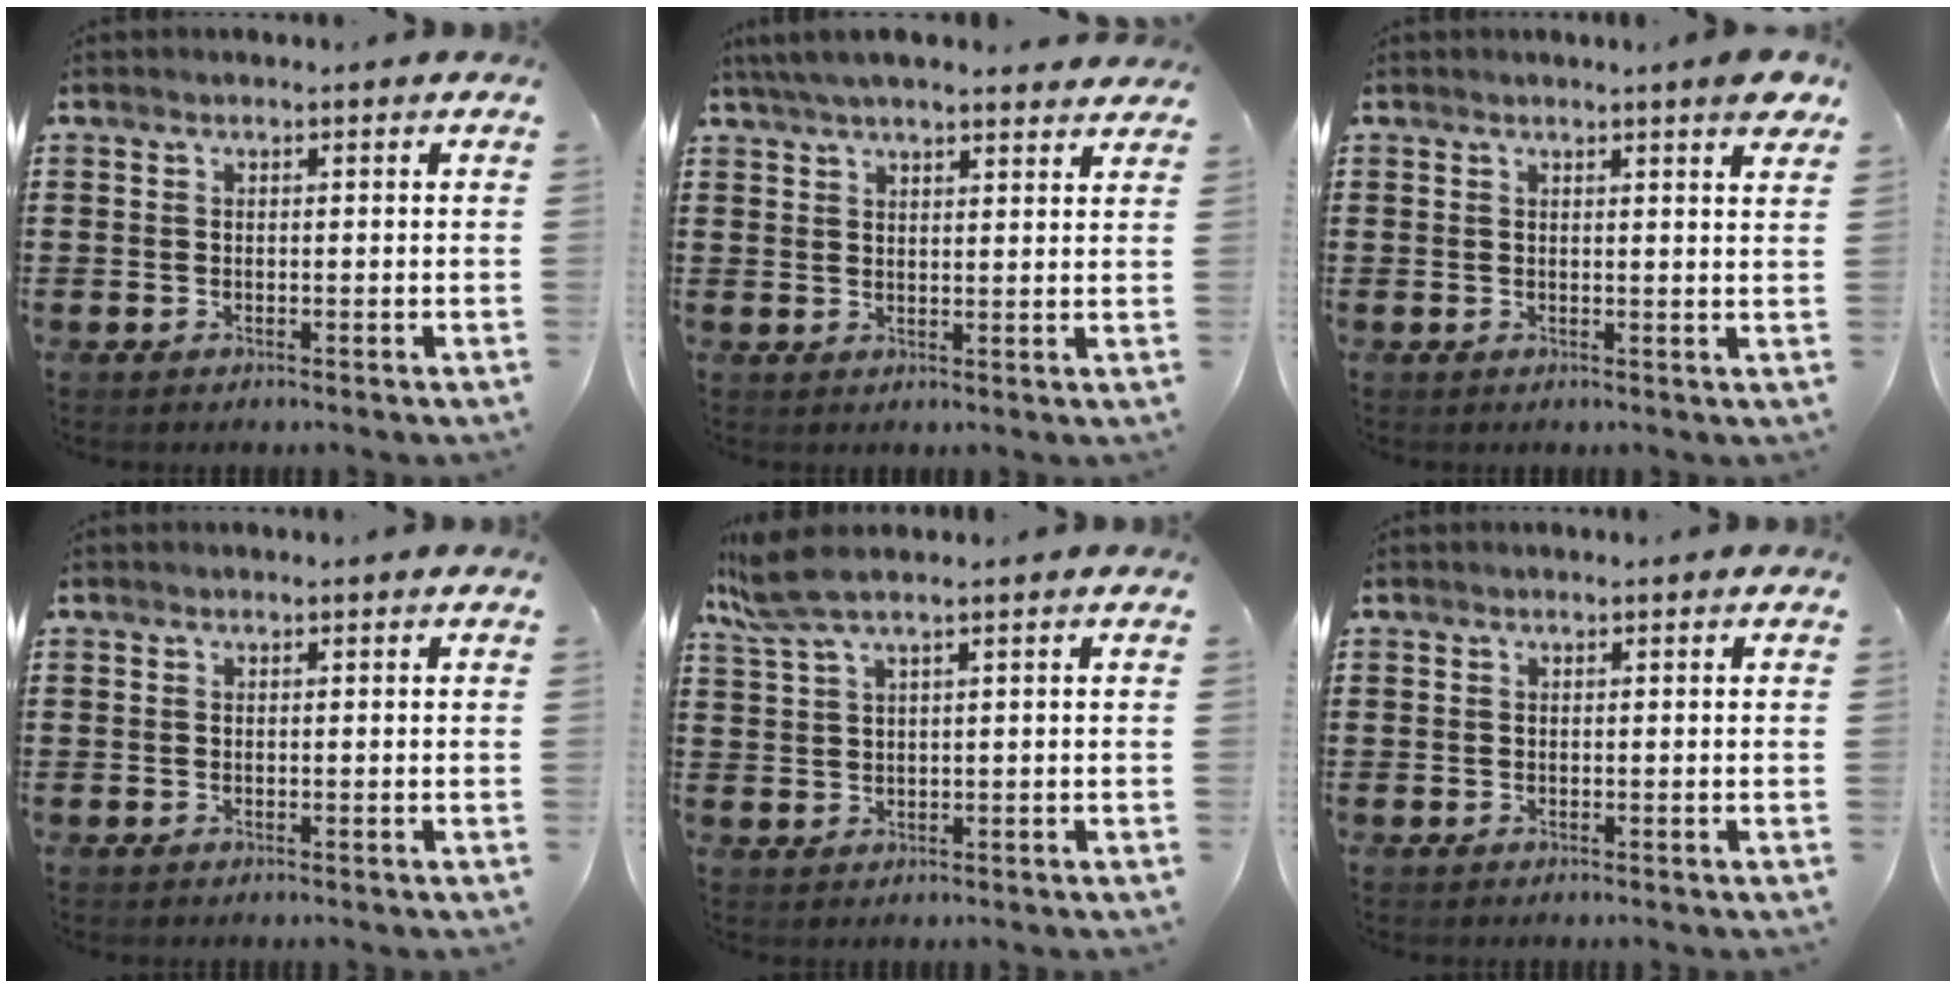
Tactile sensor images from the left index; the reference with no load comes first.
{"total": 4.7, "force": [4.2, 0.6, 1.9], "torque": [-0.048, -0.008, 0.078]}
{"total": 3.2, "force": [2.4, -0.1, 2.2], "torque": [-0.033, -0.008, 0.041]}
{"total": 0.0}
{"total": 4.8, "force": [2.8, 0.4, 3.8], "torque": [-0.097, -0.003, 0.046]}
{"total": 0.0}